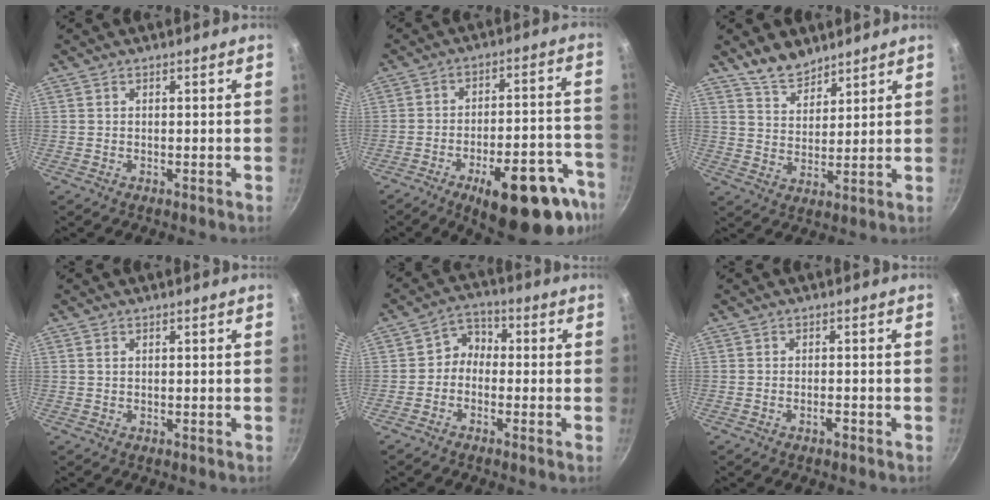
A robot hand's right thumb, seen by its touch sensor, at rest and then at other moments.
{"total": 21.1, "force": [-12.0, 7.8, 15.5], "torque": [-0.154, 0.059, -0.159]}
{"total": 6.7, "force": [5.6, 3.2, 1.9], "torque": [-0.014, -0.034, 0.105]}
{"total": 0.6, "force": [0.3, 0.4, 0.3], "torque": [-0.005, 0.002, 0.005]}
{"total": 4.2, "force": [-1.1, 3.5, 2.1], "torque": [-0.013, 0.026, -0.035]}
{"total": 1.2, "force": [-0.8, 0.4, 0.9], "torque": [-0.015, 0.008, -0.014]}